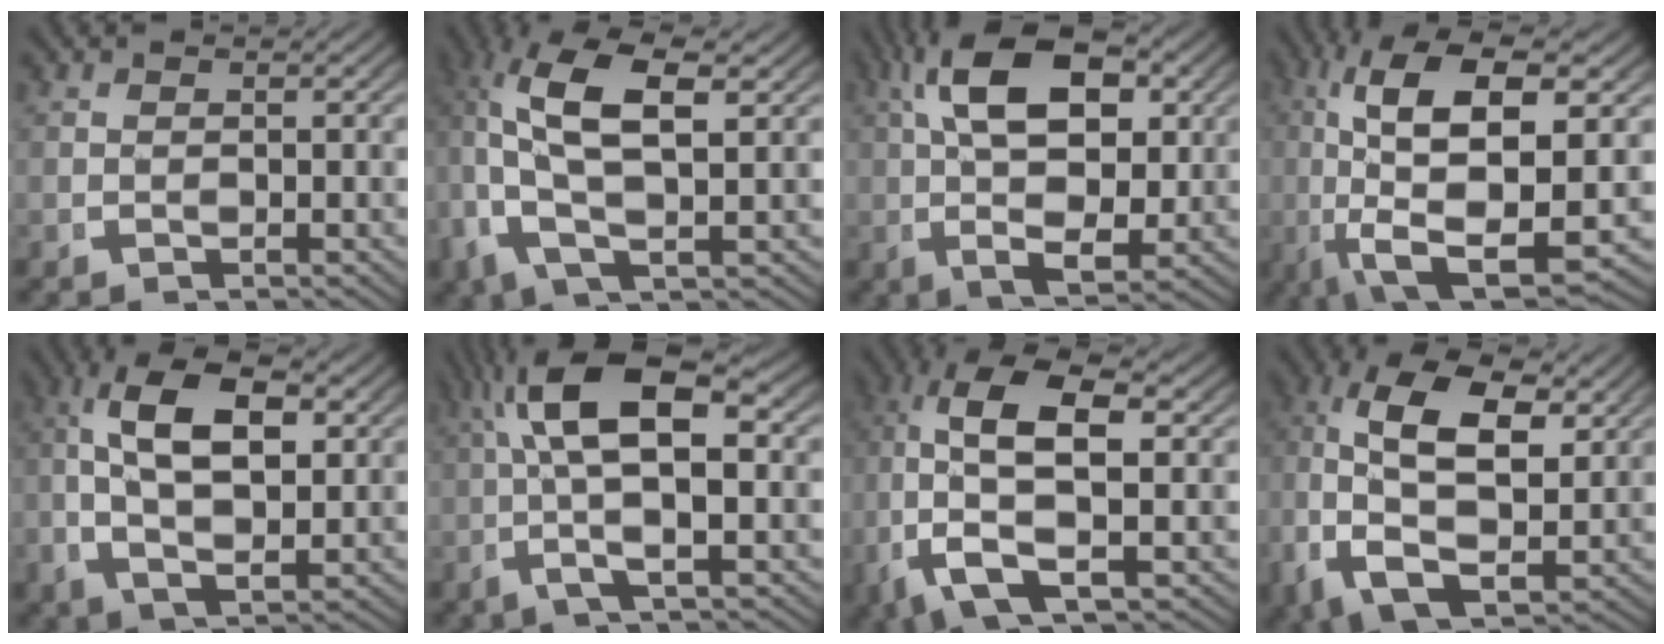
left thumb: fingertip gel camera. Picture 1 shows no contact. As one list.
[{"total": 8.4, "force": [2.2, 3.7, 7.2], "torque": [-0.173, -0.020, 0.048]}, {"total": 11.4, "force": [1.5, 6.0, 9.6], "torque": [-0.179, -0.019, 0.032]}, {"total": 13.9, "force": [-1.5, 6.6, 12.1], "torque": [-0.265, -0.050, 0.008]}, {"total": 9.4, "force": [1.1, 5.2, 7.7], "torque": [-0.165, -0.018, 0.030]}, {"total": 11.1, "force": [1.8, 5.1, 9.7], "torque": [-0.189, 0.003, 0.019]}, {"total": 11.0, "force": [0.5, 5.9, 9.3], "torque": [-0.223, -0.046, 0.031]}, {"total": 12.2, "force": [1.1, 7.9, 9.2], "torque": [-0.213, -0.045, 0.037]}]